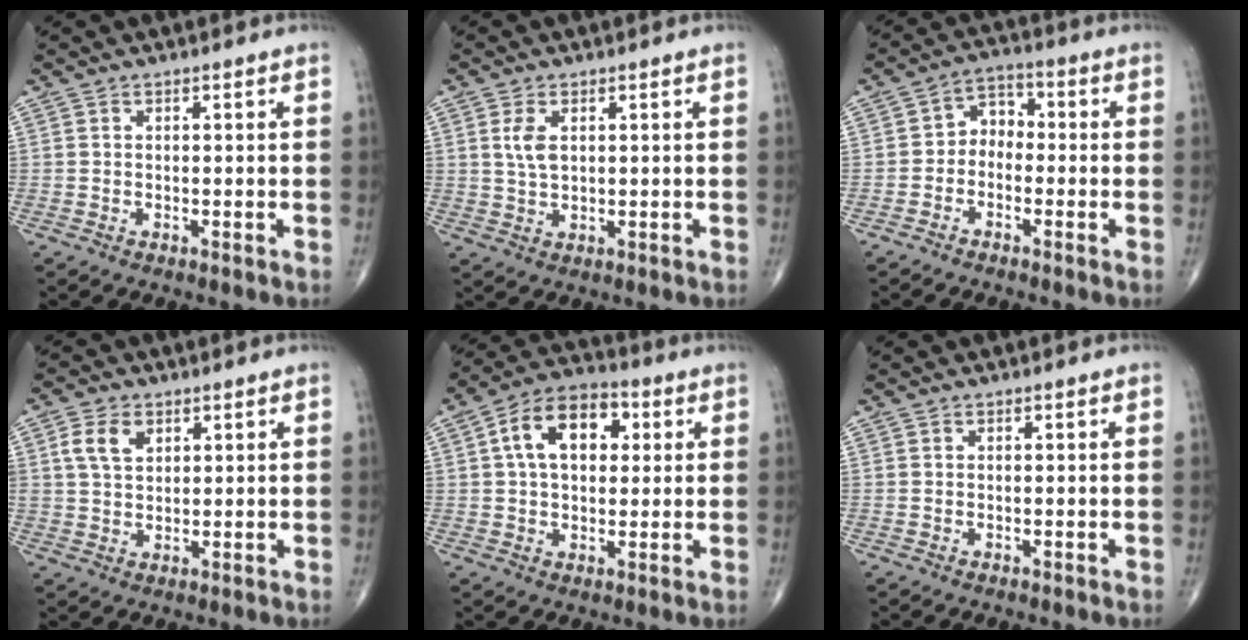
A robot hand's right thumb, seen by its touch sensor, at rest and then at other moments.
{"total": 3.9, "force": [1.1, 2.2, 3.1], "torque": [-0.061, -0.004, 0.023]}
{"total": 4.9, "force": [-1.3, 3.8, 2.9], "torque": [-0.024, 0.029, -0.041]}
{"total": 5.7, "force": [2.3, 3.9, 3.6], "torque": [-0.058, -0.004, 0.042]}
{"total": 12.7, "force": [2.9, 8.1, 9.4], "torque": [-0.134, 0.019, 0.039]}
{"total": 0.0}